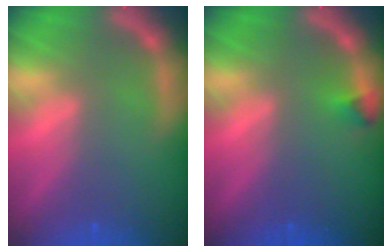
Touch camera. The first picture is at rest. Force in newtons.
{"total": 0.9}